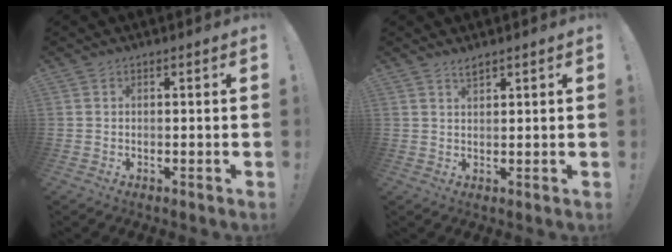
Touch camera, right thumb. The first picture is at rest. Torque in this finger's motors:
{"motor_torque": [-0.35, 0.23, -0.87, 0.00, 0.00]}